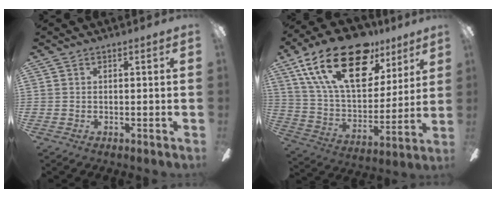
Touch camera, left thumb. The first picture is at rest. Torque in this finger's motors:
{"motor_torque": [0.89, 0.68, 1.76, -1.01, 0.18]}